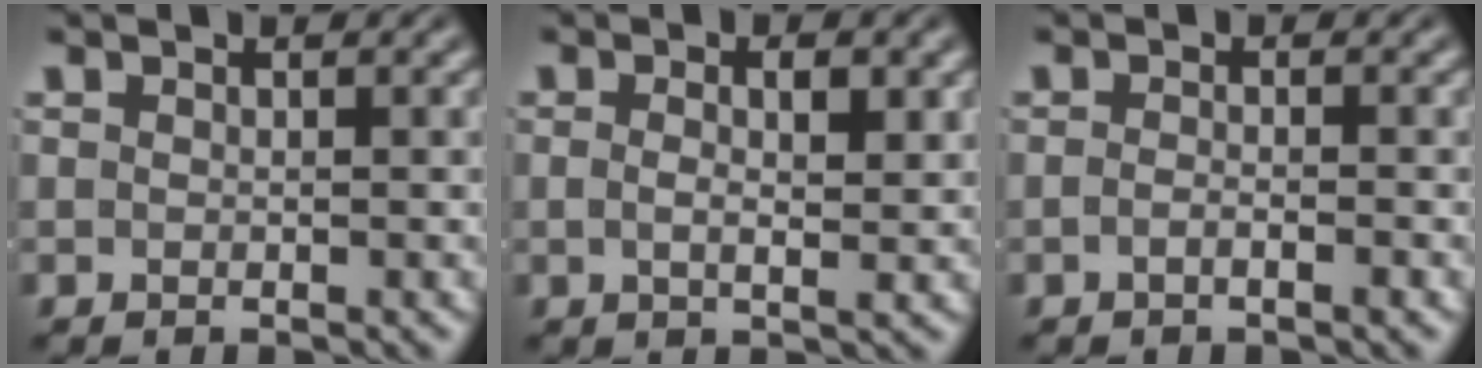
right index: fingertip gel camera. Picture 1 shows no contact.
{"total": 2.2, "force": [0.0, 0.1, 2.2], "torque": [-0.033, -0.011, 0.007]}
{"total": 1.3, "force": [-0.9, -0.5, 0.7], "torque": [-0.012, -0.004, -0.017]}